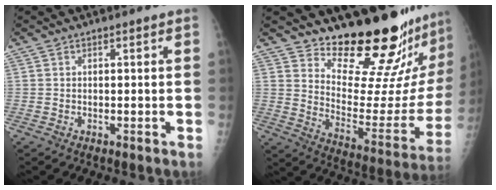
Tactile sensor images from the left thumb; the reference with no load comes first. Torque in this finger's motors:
{"motor_torque": [0.37, 0.33, -0.28, -0.51, 0.06]}